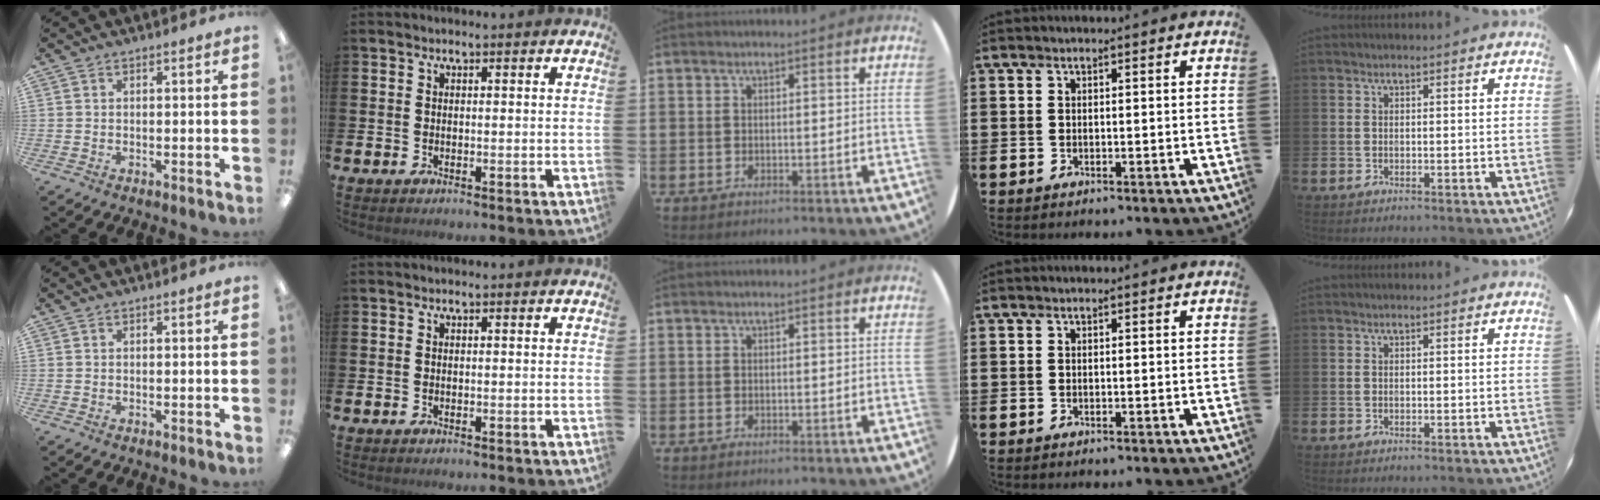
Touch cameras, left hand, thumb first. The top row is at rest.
{}